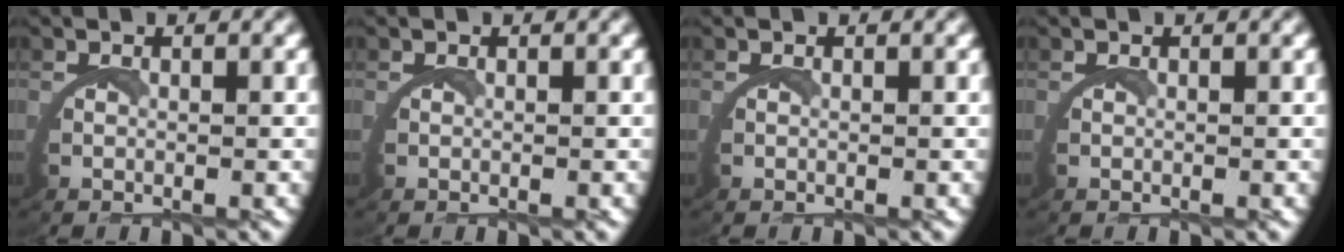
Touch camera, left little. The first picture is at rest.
{"total": 0.0}
{"total": 0.0}
{"total": 0.0}